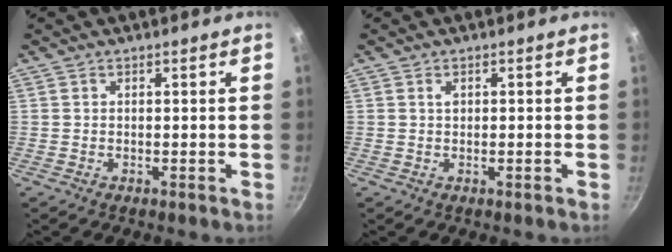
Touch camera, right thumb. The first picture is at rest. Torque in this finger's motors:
{"motor_torque": [-0.13, 1.01, 0.28, 0.49, 0.08]}